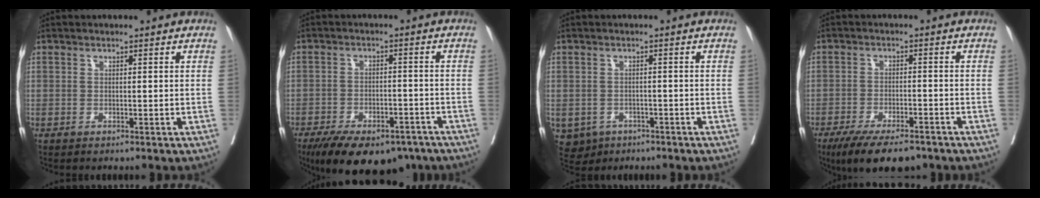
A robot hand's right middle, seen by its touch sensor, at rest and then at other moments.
{"total": 16.7, "force": [-12.4, 7.3, 8.6], "torque": [-0.157, -0.011, -0.174]}
{"total": 4.7, "force": [-2.5, 3.9, 1.0], "torque": [-0.014, 0.004, -0.032]}
{"total": 10.7, "force": [-8.1, 3.4, 6.0], "torque": [-0.090, -0.012, -0.127]}